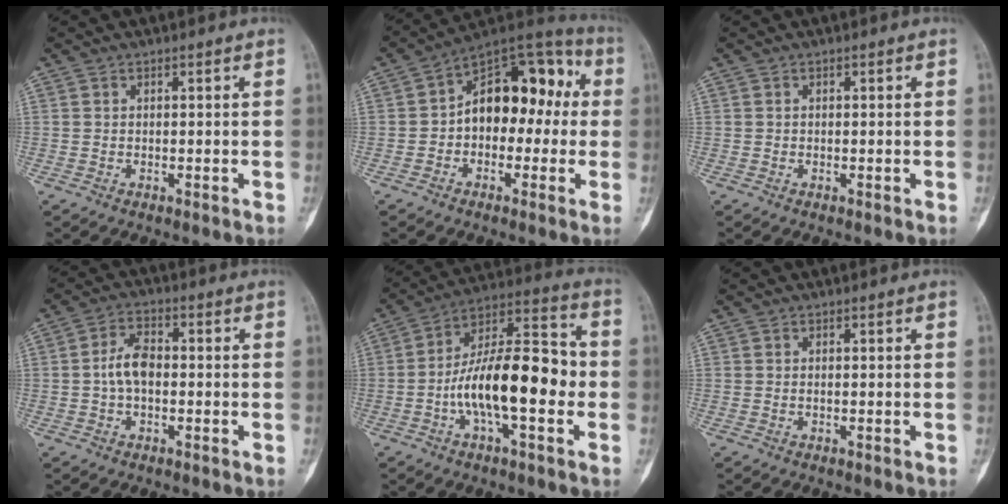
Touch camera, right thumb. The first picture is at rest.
{"total": 15.9, "force": [0.5, 10.1, 12.2], "torque": [-0.127, 0.053, -0.007]}
{"total": 0.0}
{"total": 5.8, "force": [-0.5, 3.5, 4.6], "torque": [-0.082, 0.020, -0.017]}
{"total": 18.7, "force": [-3.3, 7.3, 17.0], "torque": [-0.271, 0.041, -0.063]}
{"total": 0.0}